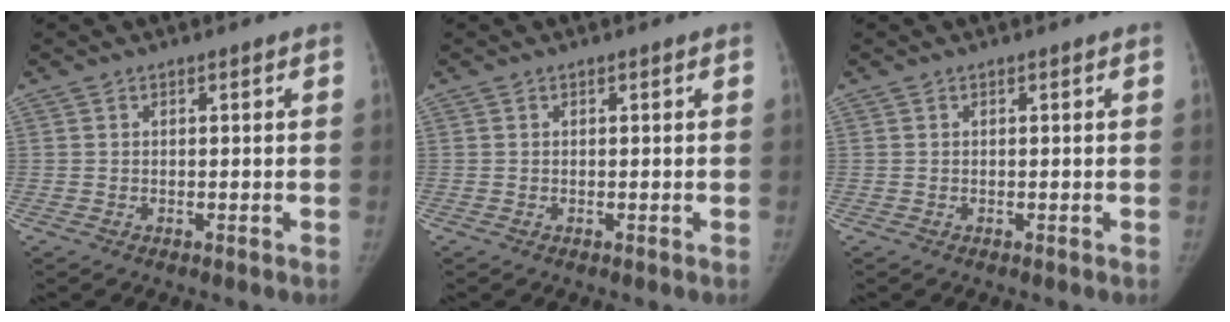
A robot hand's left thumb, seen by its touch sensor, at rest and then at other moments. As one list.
[{"total": 0.0}, {"total": 0.0}]